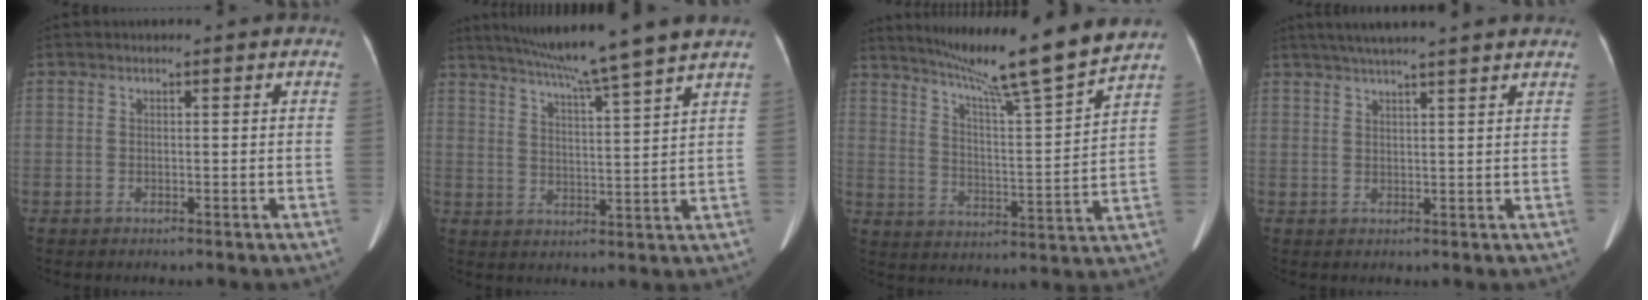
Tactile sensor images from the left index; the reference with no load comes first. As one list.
[{"total": 12.9, "force": [11.0, -2.3, 6.4], "torque": [-0.107, -0.010, 0.161]}, {"total": 17.0, "force": [14.6, -2.0, 8.4], "torque": [-0.141, -0.025, 0.214]}, {"total": 11.0, "force": [9.4, -0.3, 5.9], "torque": [-0.092, 0.034, 0.117]}]